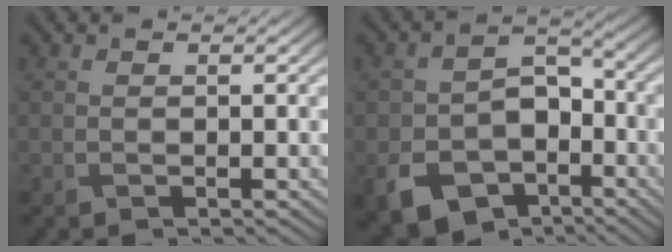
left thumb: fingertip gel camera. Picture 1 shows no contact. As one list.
[{"total": 11.7, "force": [-5.5, 7.7, 6.8], "torque": [-0.136, -0.038, -0.095]}]